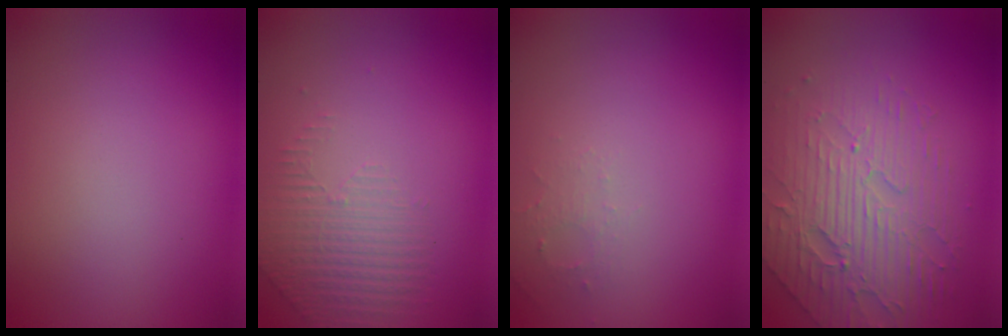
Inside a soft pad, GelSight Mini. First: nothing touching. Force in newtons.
{"total": 1.5, "press": 0.9, "slide": 1.2}
{"total": 1.2, "press": 1.2, "slide": 0.3}
{"total": 5.2, "press": 4.2, "slide": 3.0}